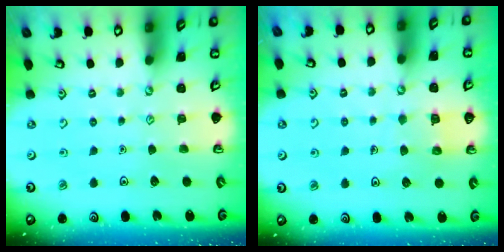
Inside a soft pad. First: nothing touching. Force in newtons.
{"total": 5.3, "press": 5.3, "slide": 0.5}